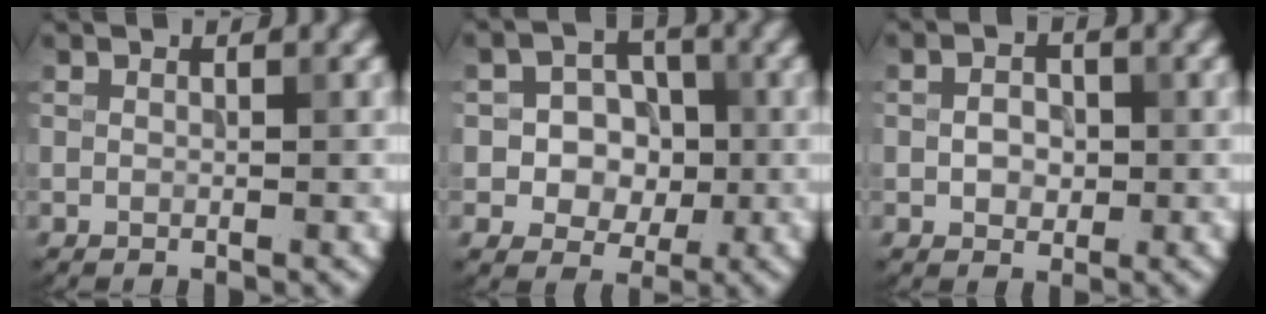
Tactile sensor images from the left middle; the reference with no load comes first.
{"total": 5.4, "force": [-0.6, 4.6, 2.7], "torque": [-0.020, 0.003, -0.024]}
{"total": 2.2, "force": [-0.1, 1.8, 1.4], "torque": [-0.024, 0.001, -0.006]}